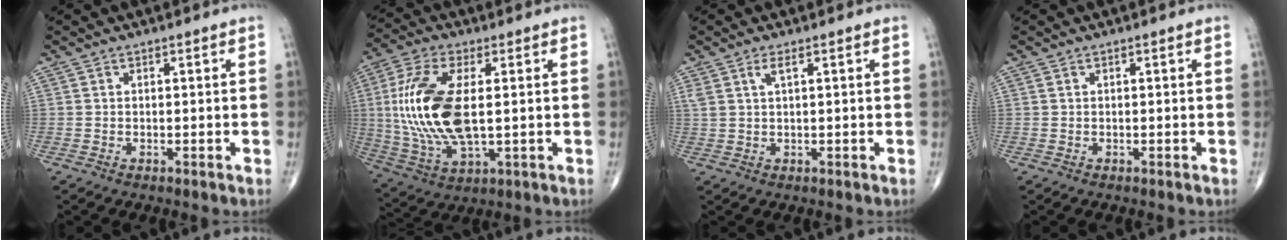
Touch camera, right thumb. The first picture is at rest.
{"total": 18.1, "force": [1.2, 8.2, 16.1], "torque": [-0.350, -0.008, 0.027]}
{"total": 2.3, "force": [1.2, 0.6, 1.9], "torque": [-0.045, 0.003, 0.029]}
{"total": 0.0}